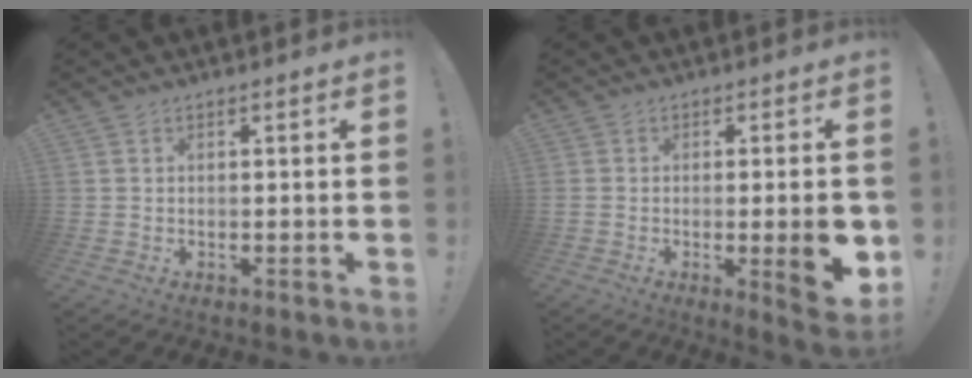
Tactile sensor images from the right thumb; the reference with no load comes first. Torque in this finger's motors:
{"motor_torque": [1.87, 3.13, 2.49, -0.29, 0.83]}